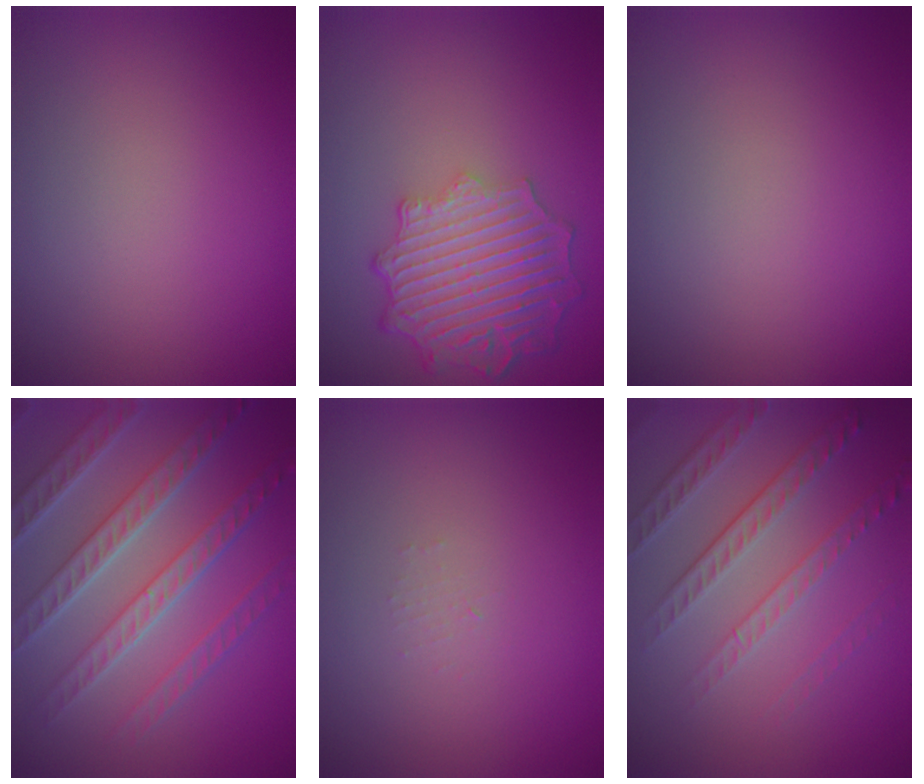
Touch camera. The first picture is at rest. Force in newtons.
{"total": 6.9, "press": 5.4, "slide": 4.3}
{"total": 0.0}
{"total": 7.5, "press": 5.6, "slide": 5.0}
{"total": 0.7, "press": 0.7, "slide": 0.1}
{"total": 4.9, "press": 3.4, "slide": 3.6}